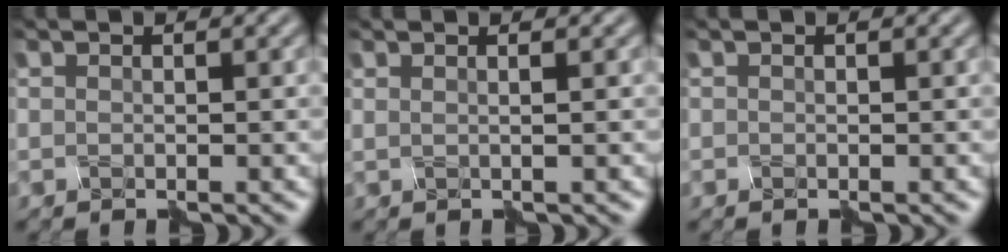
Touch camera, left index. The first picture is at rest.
{"total": 2.4, "force": [1.0, 1.2, 1.8], "torque": [-0.001, 0.020, -0.022]}
{"total": 0.0}